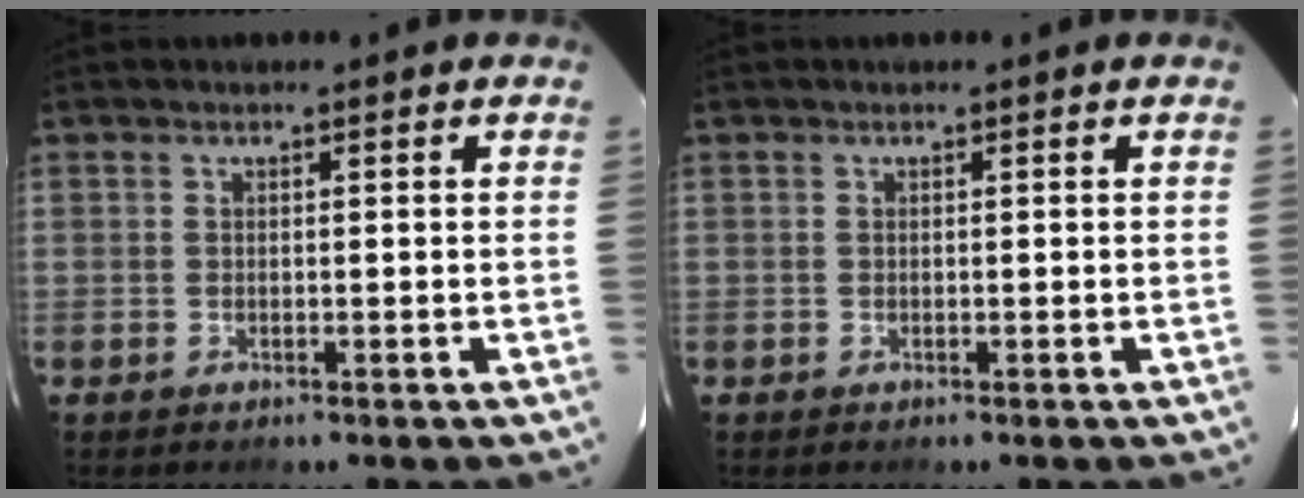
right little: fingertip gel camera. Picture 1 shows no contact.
{"total": 0.0}